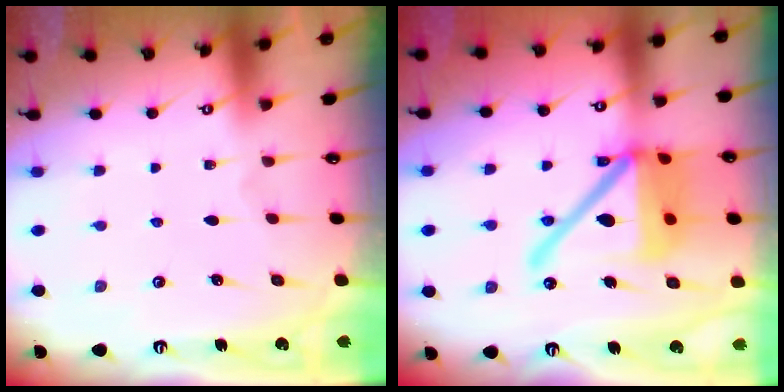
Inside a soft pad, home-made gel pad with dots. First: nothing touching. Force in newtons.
{"total": 20.5, "press": 20.4, "slide": 2.5}